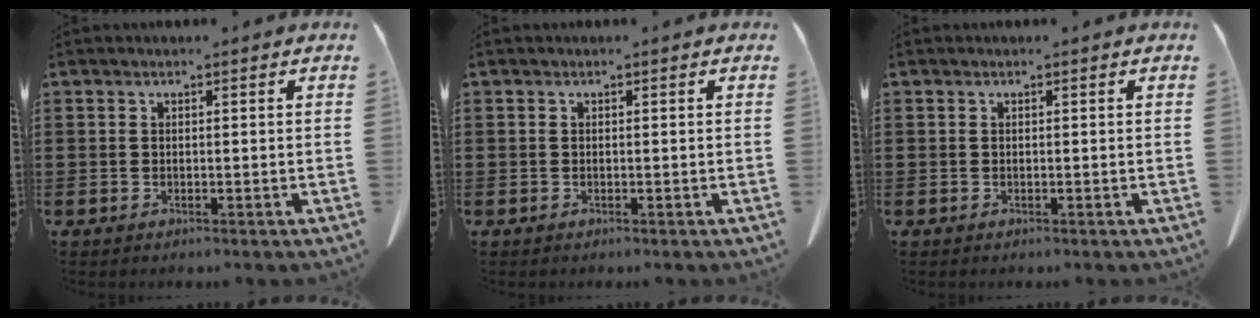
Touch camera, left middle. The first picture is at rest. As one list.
[{"total": 0.0}, {"total": 0.0}]